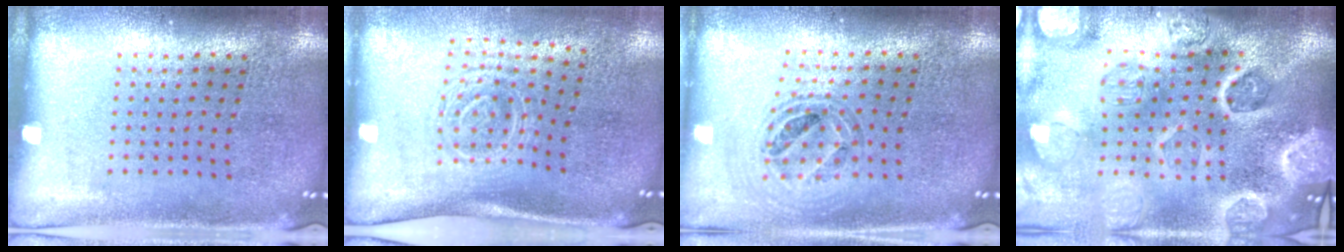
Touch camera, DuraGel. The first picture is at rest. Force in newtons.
{"total": 1.7, "press": 1.2, "slide": 1.2}
{"total": 0.7, "press": 0.7, "slide": 0.0}
{"total": 5.4, "press": 4.6, "slide": 2.8}